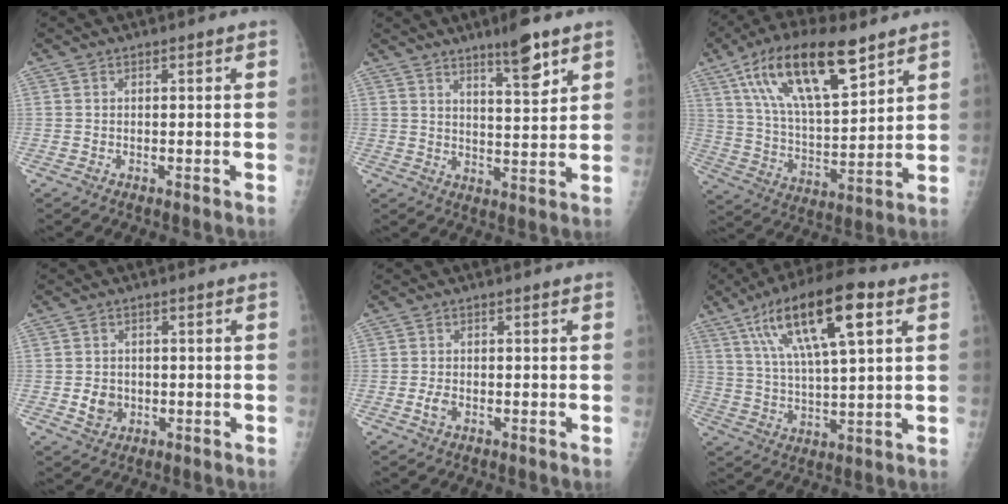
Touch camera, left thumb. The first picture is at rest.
{"total": 7.7, "force": [5.2, 1.3, 5.6], "torque": [-0.078, -0.037, 0.082]}
{"total": 19.7, "force": [10.9, 7.2, 14.8], "torque": [-0.240, -0.033, 0.201]}
{"total": 3.7, "force": [-0.6, 3.2, 1.7], "torque": [-0.017, 0.002, -0.003]}
{"total": 1.9, "force": [-0.7, 1.2, 1.3], "torque": [-0.028, 0.003, -0.014]}
{"total": 18.0, "force": [8.0, 5.2, 15.3], "torque": [-0.261, -0.008, 0.138]}